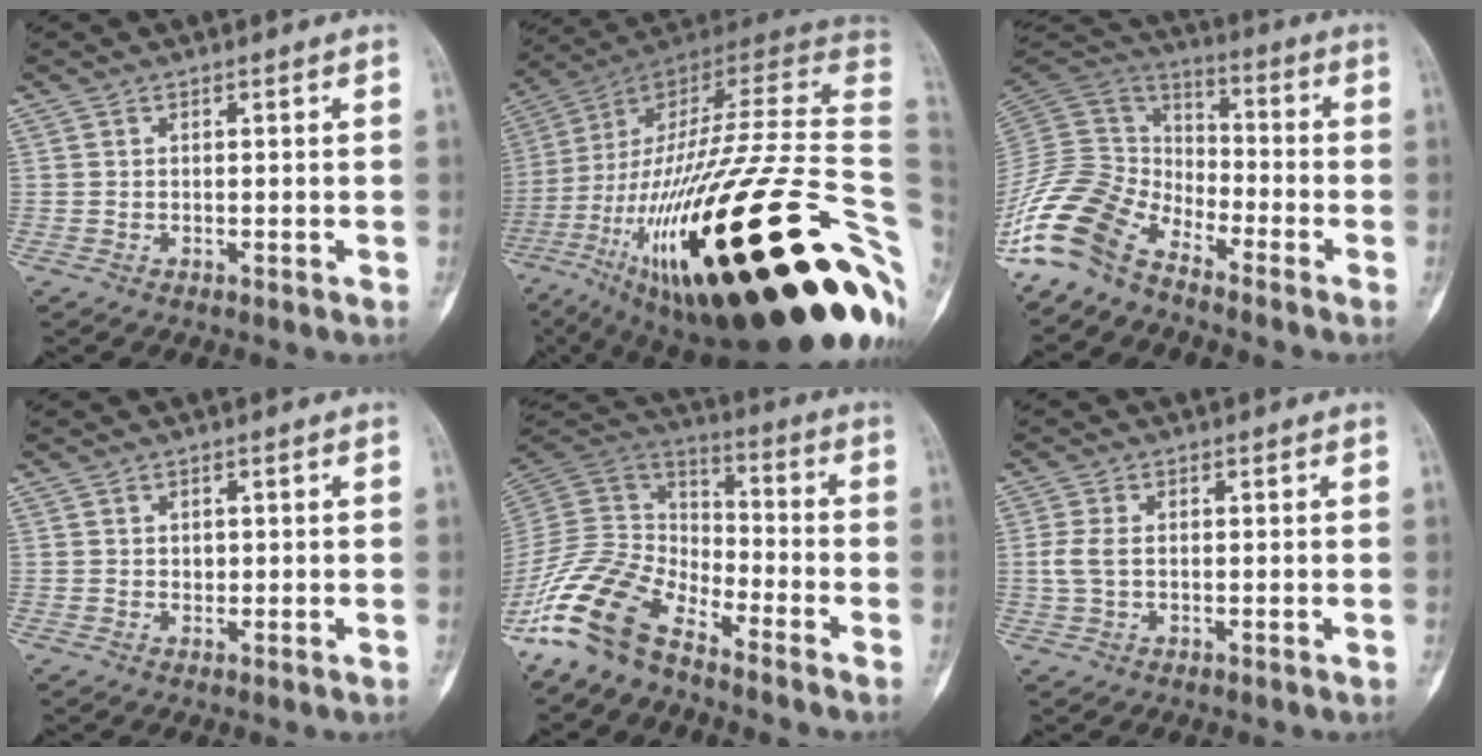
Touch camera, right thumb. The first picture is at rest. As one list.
[{"total": 47.2, "force": [-12.6, 12.1, 43.8], "torque": [-0.651, 0.061, -0.210]}, {"total": 14.5, "force": [-10.6, 7.2, 6.8], "torque": [-0.123, 0.079, -0.222]}, {"total": 1.0, "force": [0.2, 0.8, 0.5], "torque": [-0.004, 0.001, 0.006]}, {"total": 14.3, "force": [-10.6, 6.3, 7.3], "torque": [-0.129, 0.076, -0.221]}, {"total": 2.9, "force": [0.2, 1.7, 2.4], "torque": [-0.069, 0.004, 0.004]}]